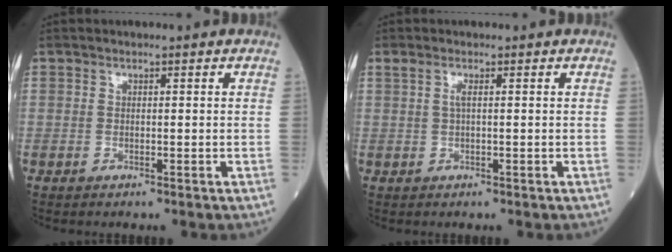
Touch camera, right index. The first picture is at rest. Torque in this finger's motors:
{"motor_torque": [0.45, 0.15, 0.14, 0.02]}